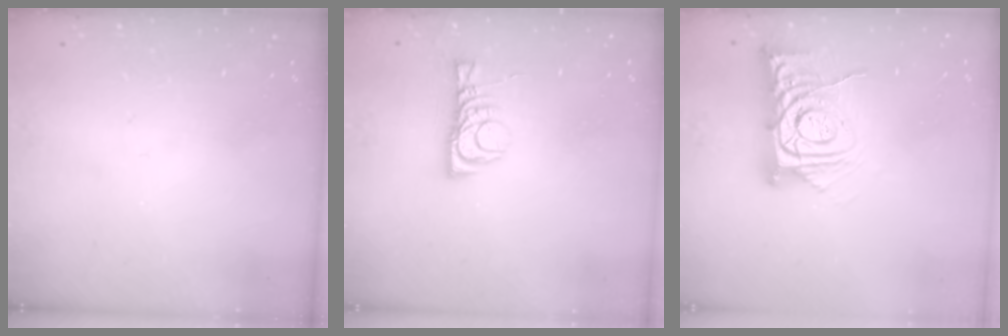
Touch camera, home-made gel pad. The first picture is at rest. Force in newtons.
{"total": 7.0, "press": 6.9, "slide": 0.5}
{"total": 12.0, "press": 11.9, "slide": 1.2}